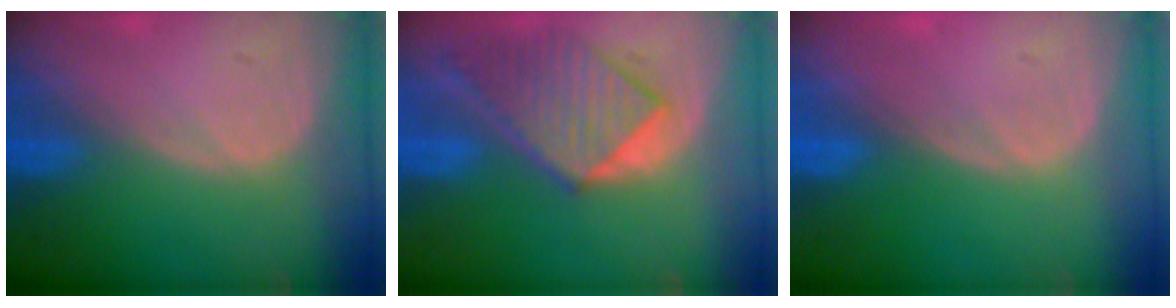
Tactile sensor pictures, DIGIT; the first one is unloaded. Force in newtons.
{"total": 8.2, "press": 7.5, "slide": 3.2}
{"total": 0.0}